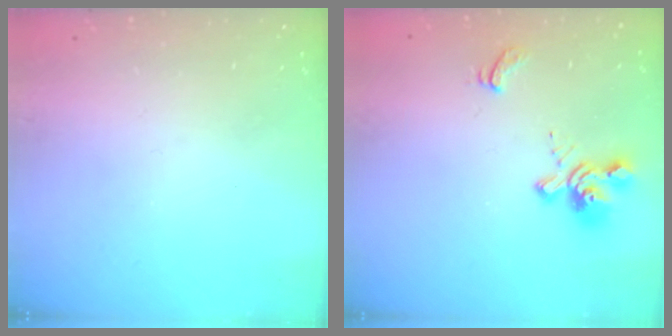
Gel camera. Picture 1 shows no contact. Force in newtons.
{"total": 1.9, "press": 1.1, "slide": 1.5}